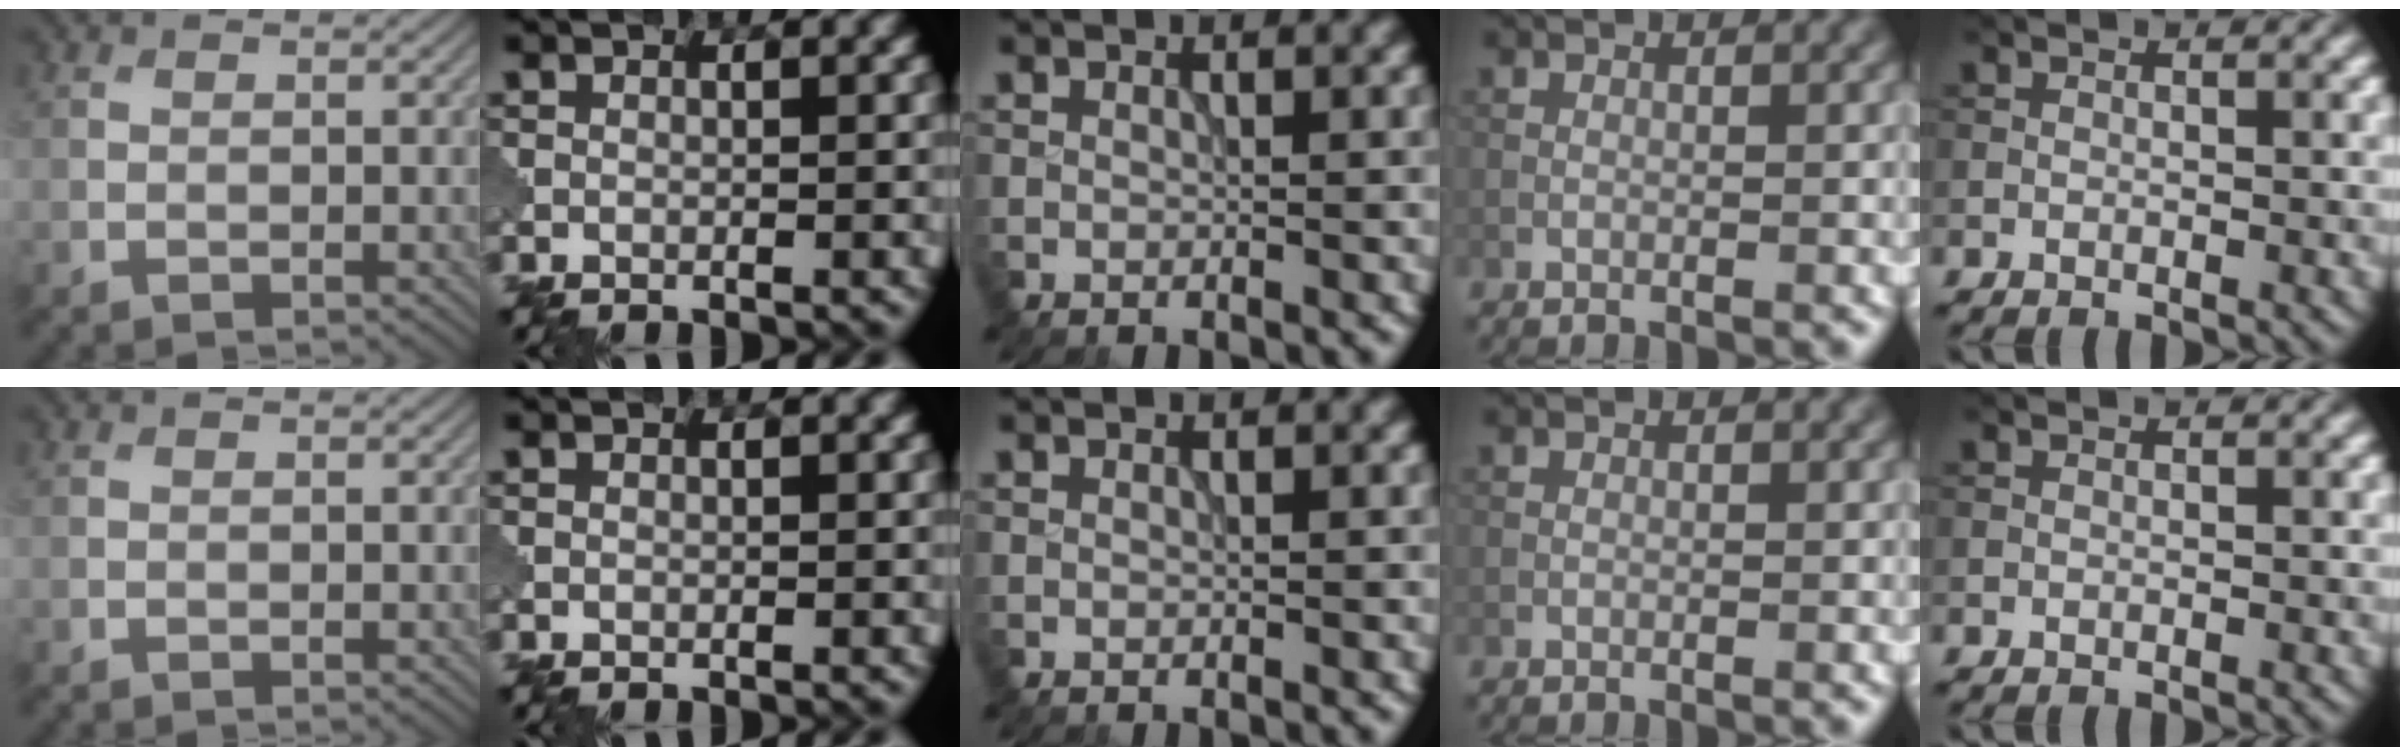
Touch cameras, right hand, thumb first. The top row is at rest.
{}